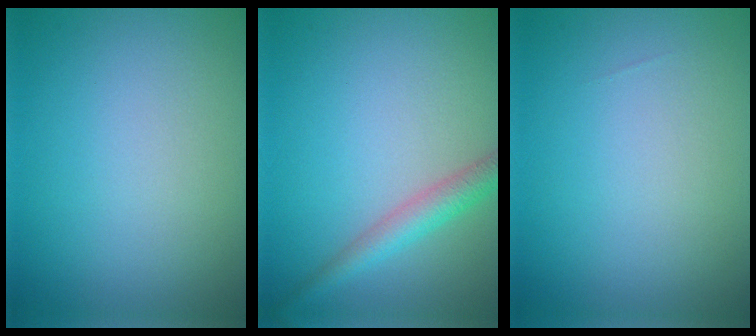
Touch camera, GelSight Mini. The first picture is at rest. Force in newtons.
{"total": 3.0, "press": 3.0, "slide": 0.1}
{"total": 0.0}